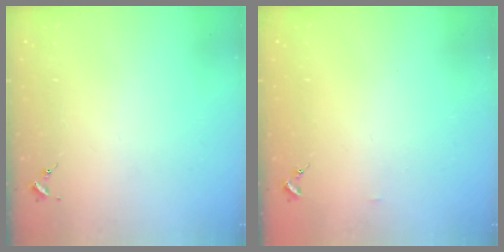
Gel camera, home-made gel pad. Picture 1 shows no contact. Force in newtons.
{"total": 3.2, "press": 3.2, "slide": 0.4}